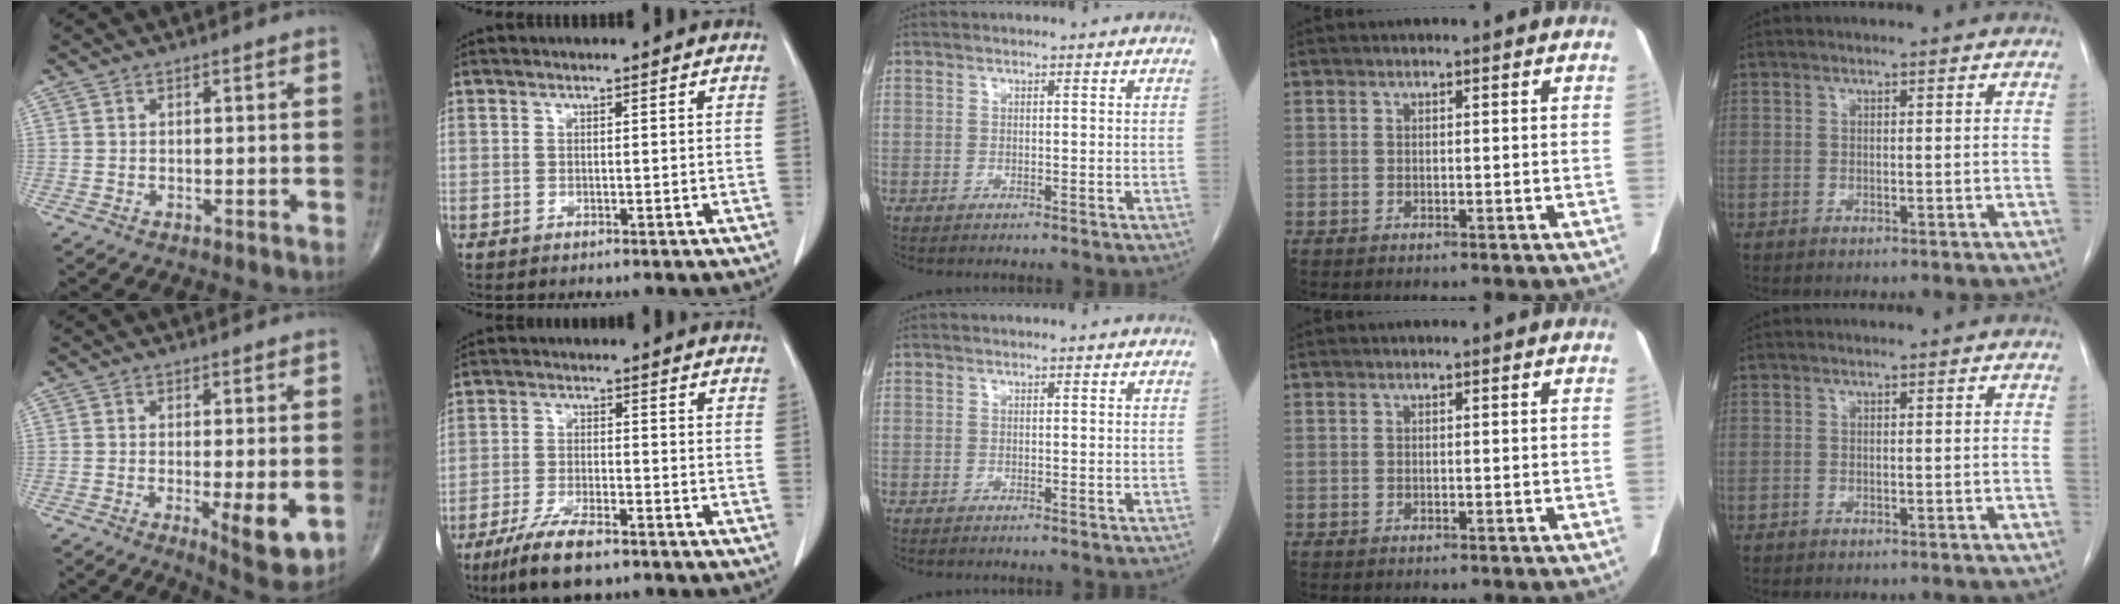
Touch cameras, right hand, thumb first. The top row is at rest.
{"thumb": {"total": 7.7, "force": [-1.8, 2.2, 7.2], "torque": [-0.104, -0.022, -0.024]}, "index": {"total": 8.4, "force": [-6.0, 1.8, 5.7], "torque": [-0.107, -0.016, -0.104]}}